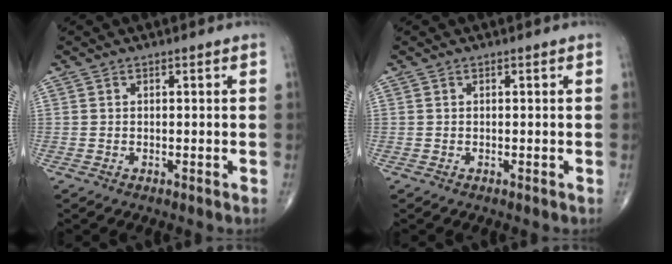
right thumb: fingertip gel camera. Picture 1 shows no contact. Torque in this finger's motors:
{"motor_torque": [-0.05, -0.04, -0.02, 0.03, -0.01]}